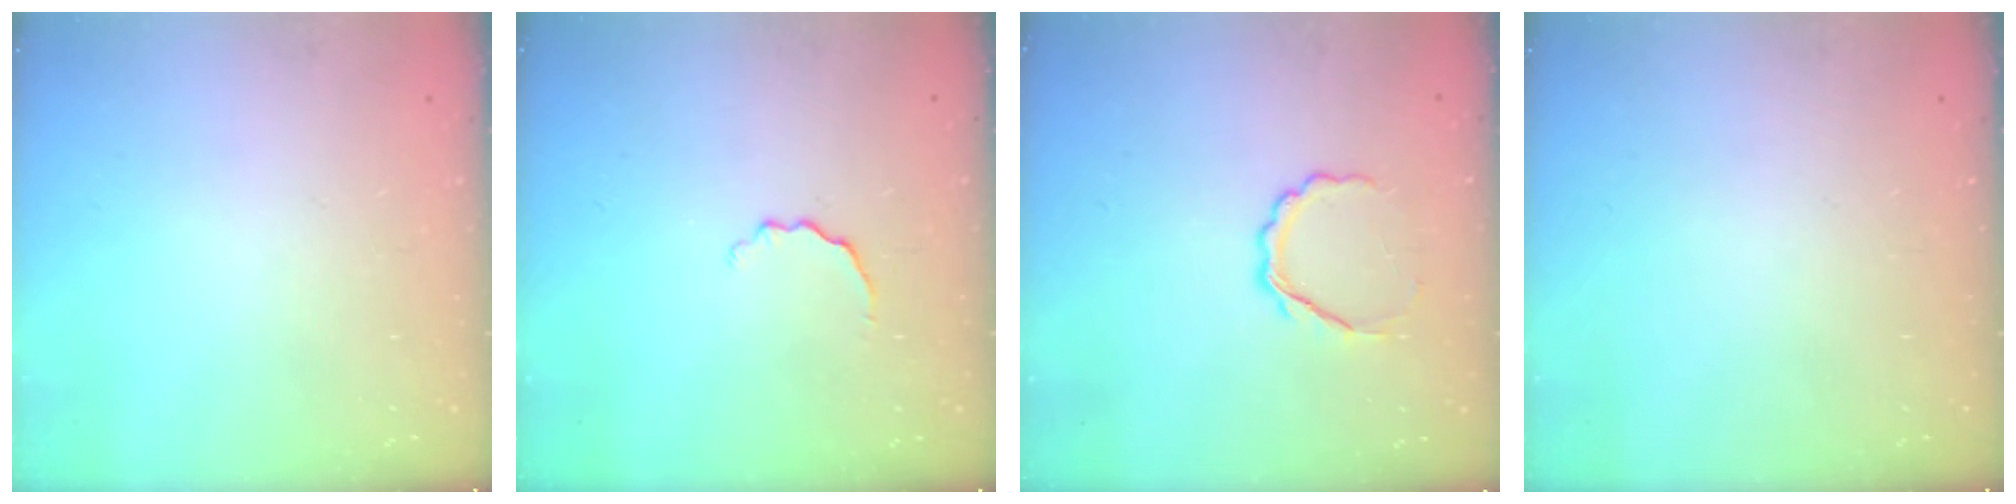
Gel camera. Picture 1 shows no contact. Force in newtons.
{"total": 2.9, "press": 2.8, "slide": 0.8}
{"total": 4.8, "press": 4.7, "slide": 1.0}
{"total": 0.0}